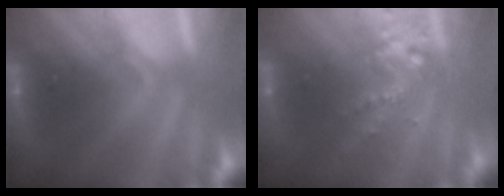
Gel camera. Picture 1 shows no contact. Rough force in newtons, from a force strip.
{"total": 2.6}